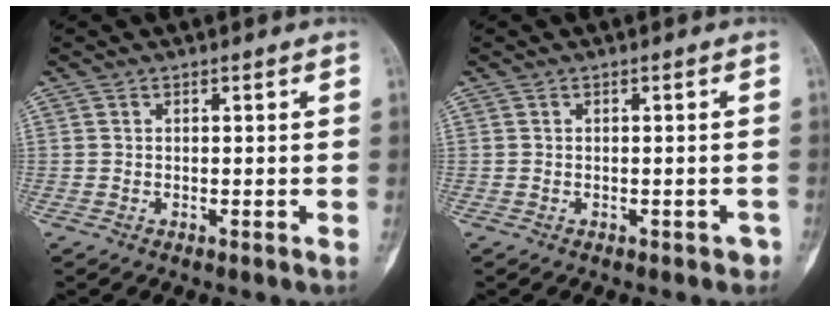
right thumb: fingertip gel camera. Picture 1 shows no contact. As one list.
[{"total": 1.5, "force": [-1.0, 1.0, 0.6], "torque": [-0.006, 0.011, -0.009]}]